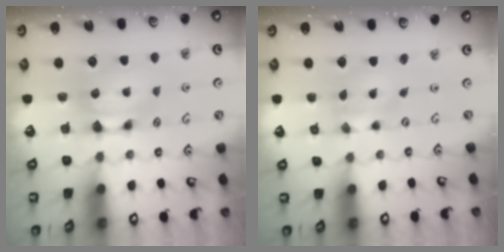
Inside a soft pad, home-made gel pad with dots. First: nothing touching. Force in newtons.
{"total": 1.7, "press": 1.3, "slide": 1.1}